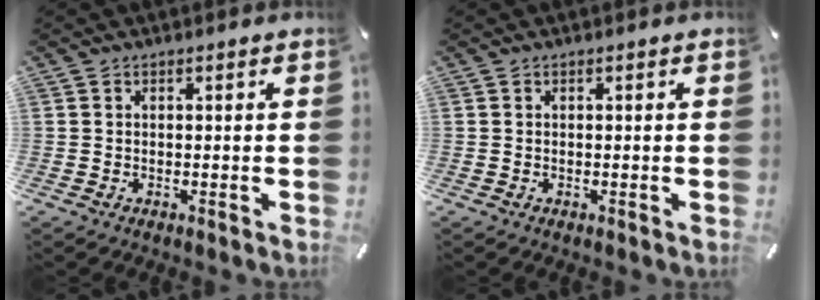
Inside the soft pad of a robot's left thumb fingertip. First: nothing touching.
{"total": 0.0}